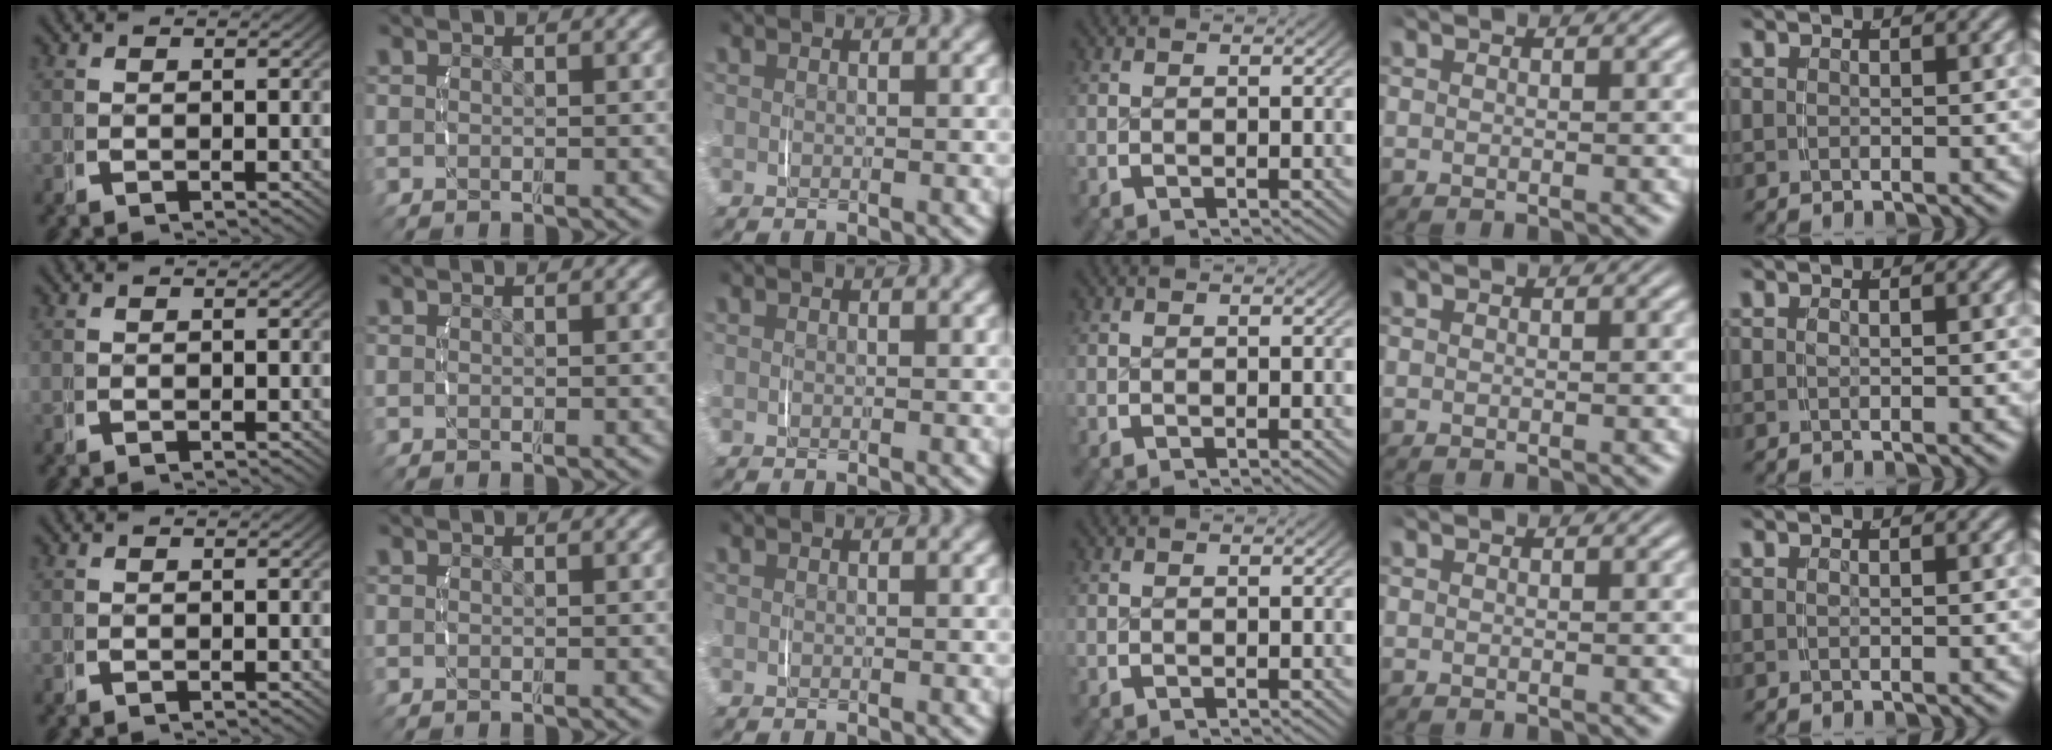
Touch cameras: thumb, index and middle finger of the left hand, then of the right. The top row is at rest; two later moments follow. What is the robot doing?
{"motion": "lift_and_place", "object": "jewelry box"}